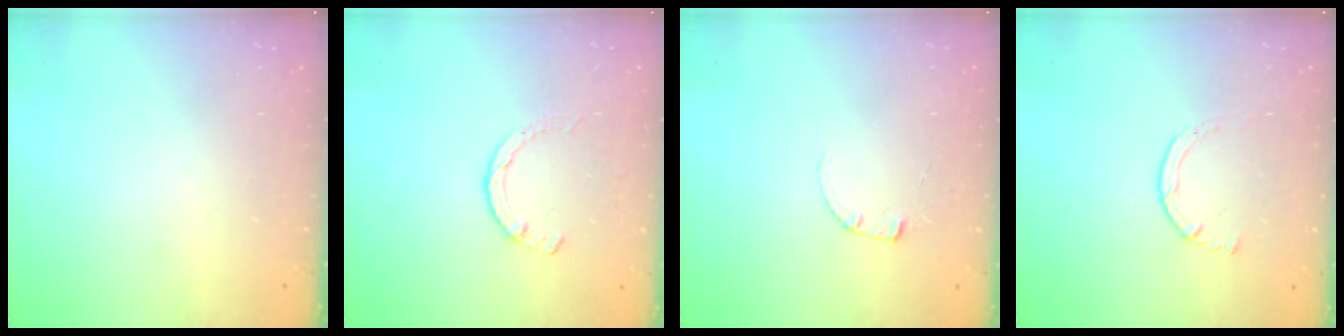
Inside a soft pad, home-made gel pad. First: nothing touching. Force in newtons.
{"total": 1.4, "press": 1.3, "slide": 0.3}
{"total": 0.6, "press": 0.6, "slide": 0.1}
{"total": 2.0, "press": 1.9, "slide": 0.3}